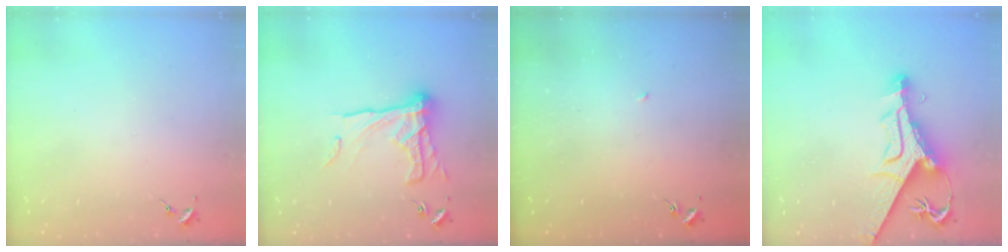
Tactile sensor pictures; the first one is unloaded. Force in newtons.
{"total": 16.8, "press": 16.8, "slide": 1.0}
{"total": 2.3, "press": 2.3, "slide": 0.1}
{"total": 14.2, "press": 14.1, "slide": 1.4}